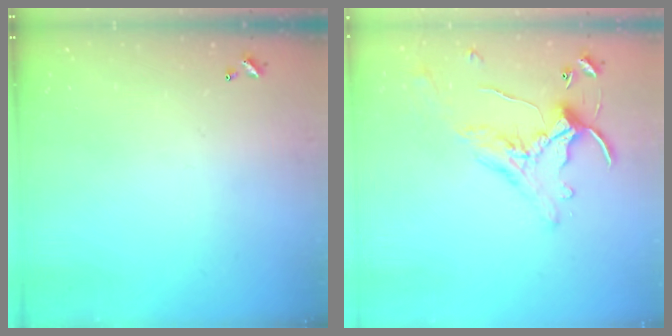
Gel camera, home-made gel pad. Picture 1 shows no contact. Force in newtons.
{"total": 0.9, "press": 0.1, "slide": 0.9}